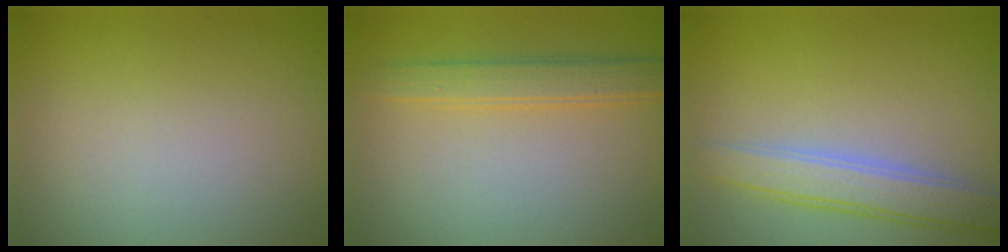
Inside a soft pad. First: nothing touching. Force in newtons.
{"total": 2.7, "press": 2.7, "slide": 0.1}
{"total": 3.6, "press": 3.6, "slide": 0.1}